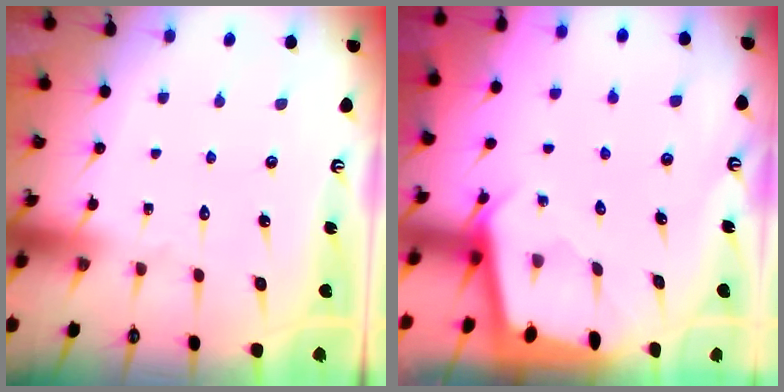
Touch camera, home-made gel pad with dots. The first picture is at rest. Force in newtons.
{"total": 2.0, "press": 2.0, "slide": 0.2}